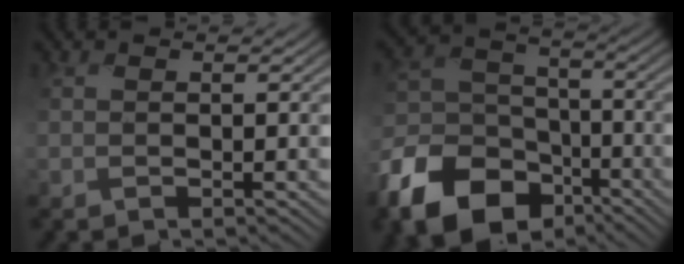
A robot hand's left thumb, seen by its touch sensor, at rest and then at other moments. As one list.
[{"total": 15.0, "force": [-8.6, 10.0, 7.0], "torque": [-0.207, -0.034, -0.154]}]